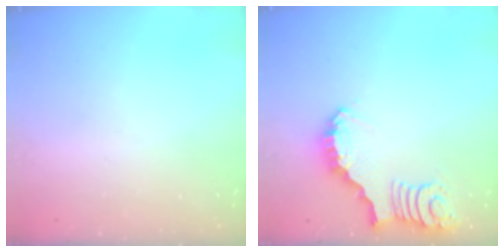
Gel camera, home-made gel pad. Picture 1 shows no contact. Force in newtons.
{"total": 2.9, "press": 2.9, "slide": 0.1}